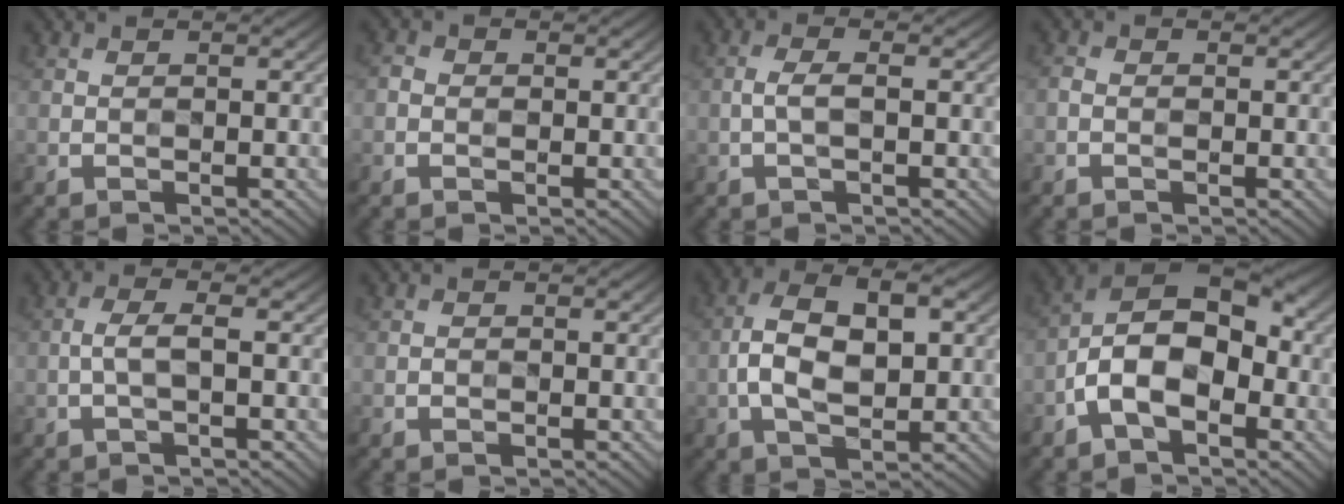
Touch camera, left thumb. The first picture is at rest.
{"total": 1.5, "force": [-0.5, 1.3, 0.6], "torque": [-0.015, 0.001, -0.014]}
{"total": 2.4, "force": [-1.0, 0.7, 2.1], "torque": [-0.051, 0.007, -0.019]}
{"total": 1.4, "force": [-0.8, 0.9, 0.7], "torque": [-0.017, 0.002, -0.016]}
{"total": 2.6, "force": [-1.1, 0.6, 2.3], "torque": [-0.053, 0.008, -0.021]}
{"total": 0.7, "force": [-0.6, 0.3, 0.0], "torque": [0.003, 0.000, -0.011]}
{"total": 9.1, "force": [0.1, 5.0, 7.6], "torque": [-0.151, 0.008, 0.001]}
{"total": 11.9, "force": [-3.2, 7.0, 9.1], "torque": [-0.157, 0.012, -0.073]}